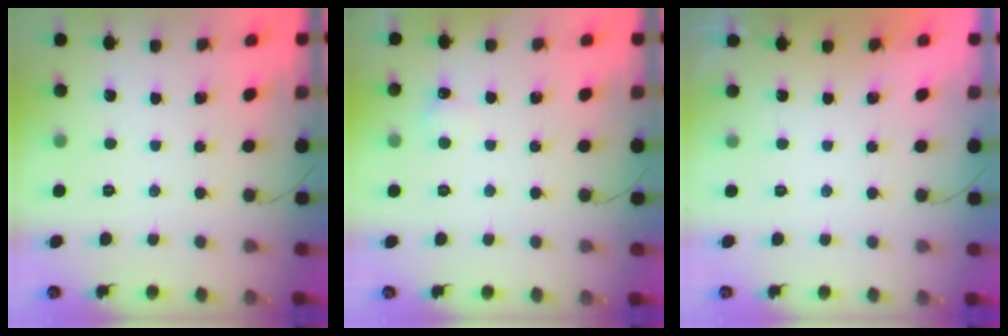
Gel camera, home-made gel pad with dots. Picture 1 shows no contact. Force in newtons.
{"total": 4.0, "press": 3.9, "slide": 1.2}
{"total": 0.6, "press": 0.2, "slide": 0.5}